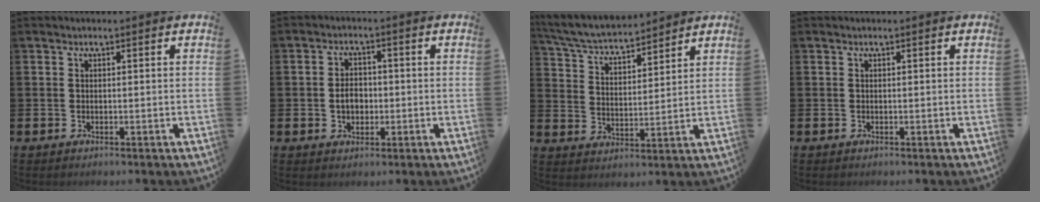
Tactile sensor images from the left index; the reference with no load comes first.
{"total": 3.3, "force": [-0.5, 2.5, 2.1], "torque": [-0.024, -0.001, -0.017]}
{"total": 5.5, "force": [5.3, 0.7, 1.3], "torque": [-0.049, -0.038, 0.090]}
{"total": 0.0}